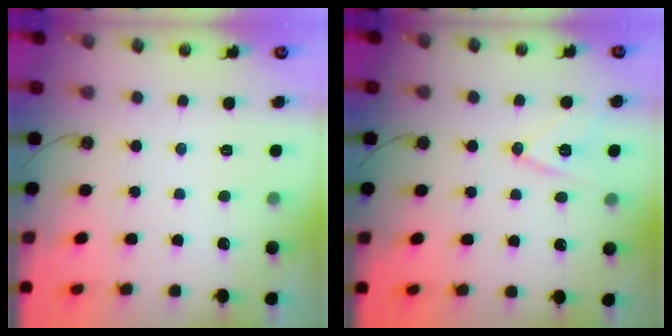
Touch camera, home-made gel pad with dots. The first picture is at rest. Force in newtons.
{"total": 11.2, "press": 10.7, "slide": 3.3}